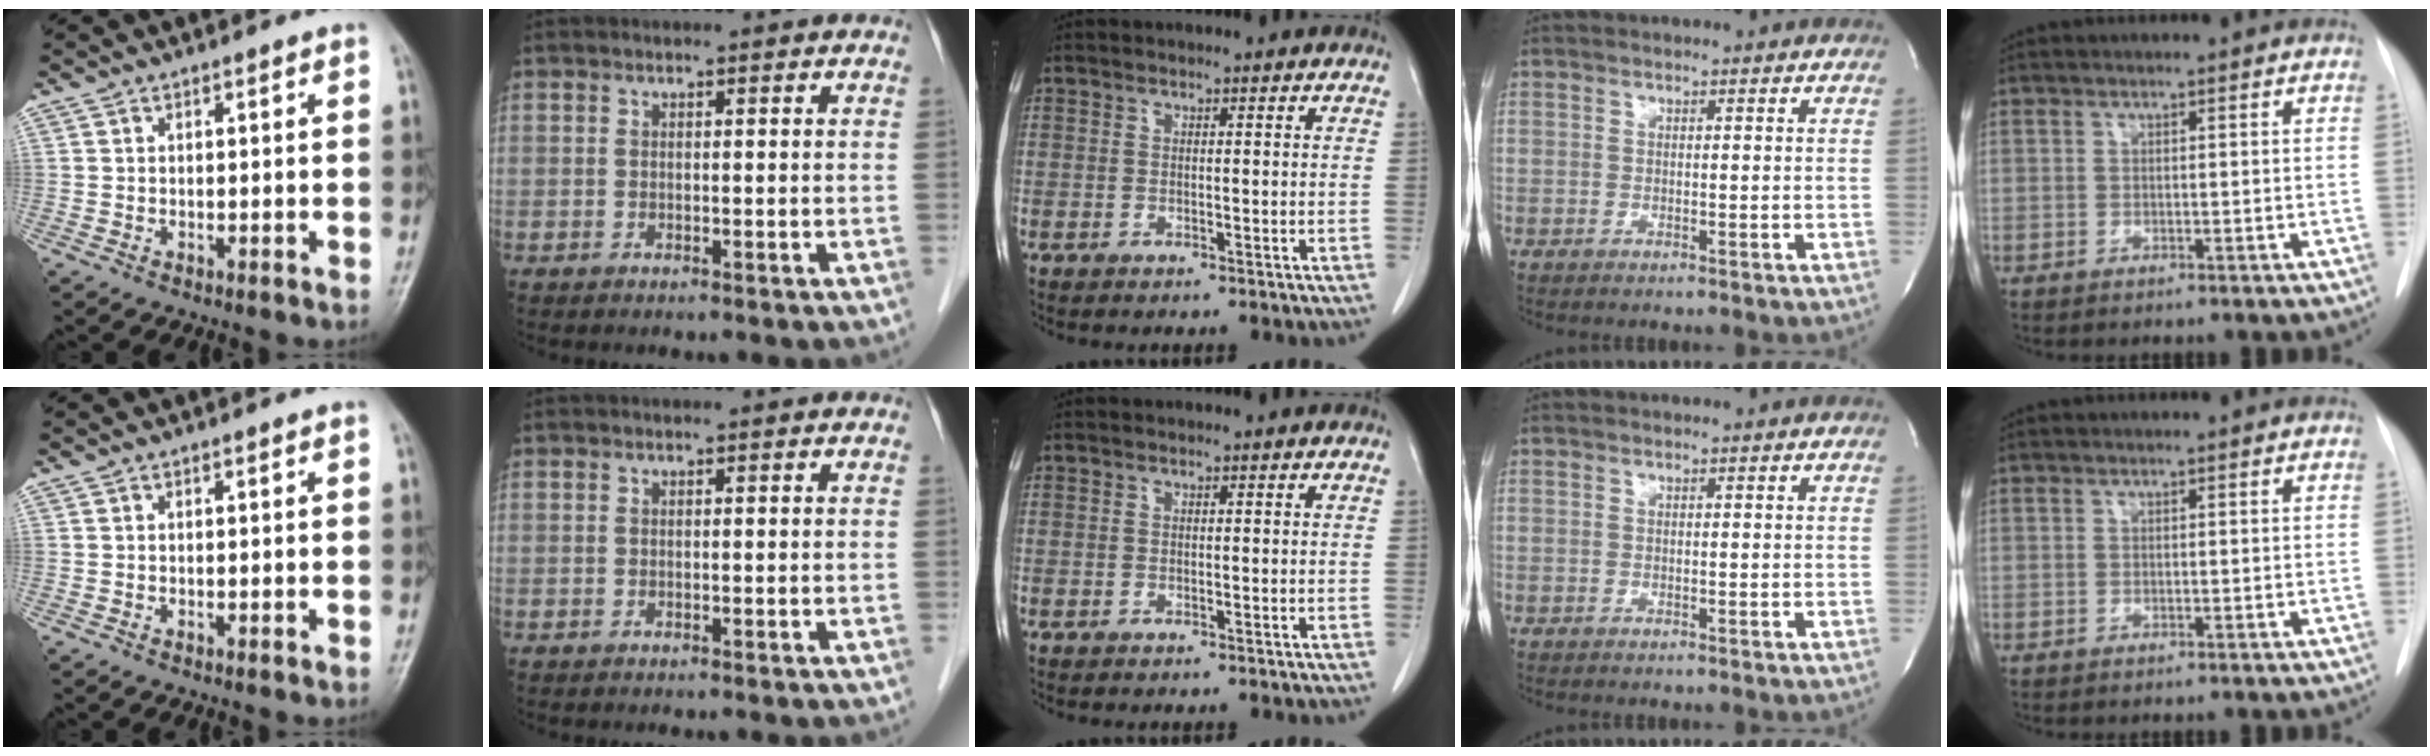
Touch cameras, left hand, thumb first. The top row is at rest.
{}